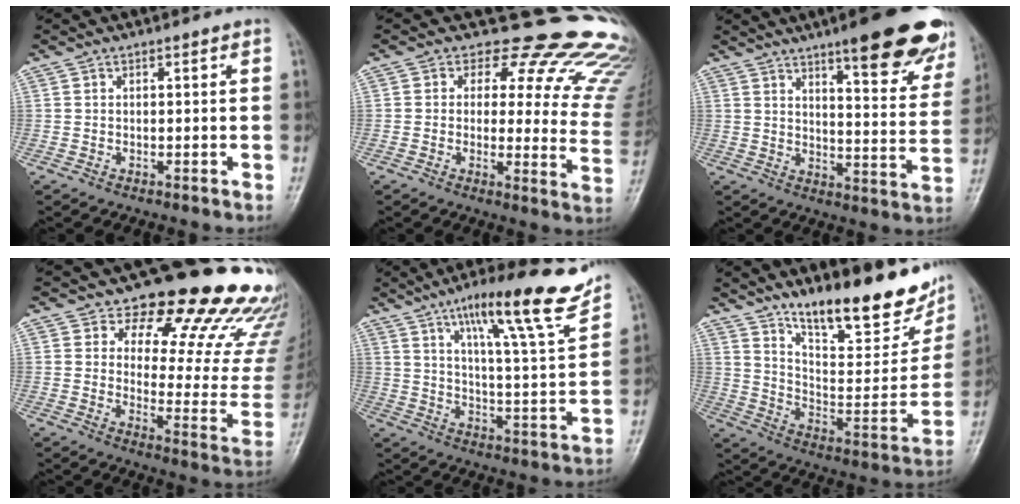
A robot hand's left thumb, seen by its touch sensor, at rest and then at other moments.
{"total": 21.1, "force": [16.6, 9.1, 9.2], "torque": [-0.061, -0.112, 0.167]}
{"total": 20.0, "force": [13.1, 4.7, 14.4], "torque": [-0.148, -0.062, 0.169]}
{"total": 22.4, "force": [18.8, 7.8, 9.3], "torque": [-0.064, -0.150, 0.222]}
{"total": 18.3, "force": [12.5, 2.2, 13.2], "torque": [-0.178, -0.065, 0.189]}
{"total": 23.5, "force": [16.4, 7.3, 15.2], "torque": [-0.172, -0.085, 0.255]}